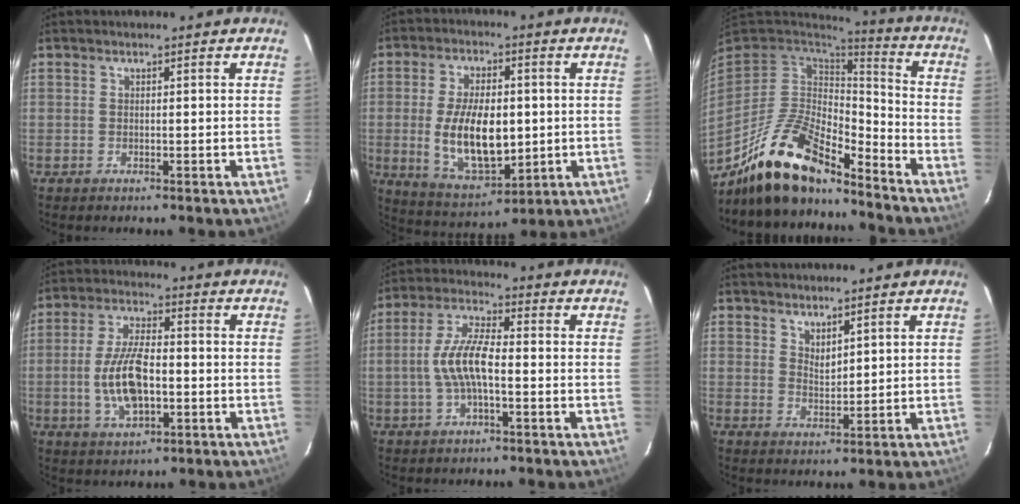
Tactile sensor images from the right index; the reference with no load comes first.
{"total": 14.7, "force": [-0.7, 7.4, 12.7], "torque": [-0.247, -0.011, 0.003]}
{"total": 17.5, "force": [-13.5, 5.4, 9.7], "torque": [-0.205, -0.016, -0.250]}
{"total": 10.9, "force": [-2.0, 4.8, 9.6], "torque": [-0.195, 0.001, -0.033]}
{"total": 8.6, "force": [-1.6, 2.5, 8.0], "torque": [-0.166, 0.009, -0.030]}
{"total": 2.9, "force": [2.4, 0.9, 1.3], "torque": [-0.019, -0.002, 0.044]}